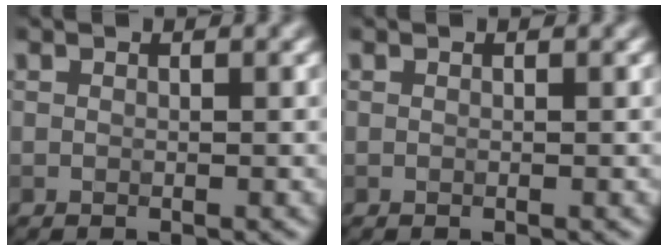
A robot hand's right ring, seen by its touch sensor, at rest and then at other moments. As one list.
[{"total": 0.0}]